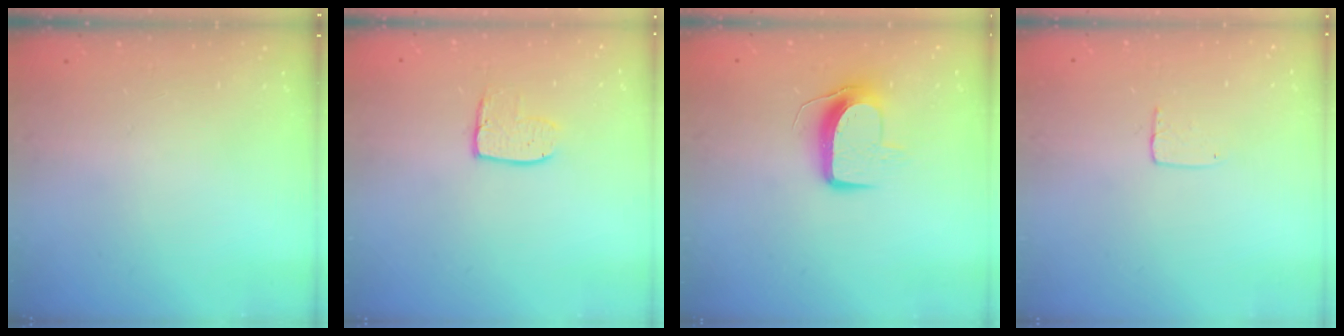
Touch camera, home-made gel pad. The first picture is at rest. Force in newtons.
{"total": 8.4, "press": 8.4, "slide": 0.3}
{"total": 9.6, "press": 9.6, "slide": 0.2}
{"total": 3.6, "press": 3.6, "slide": 0.2}